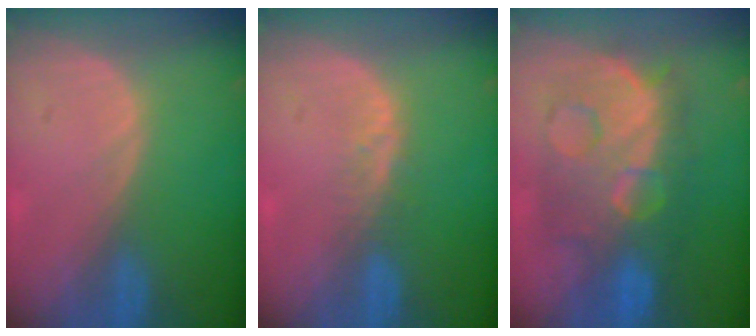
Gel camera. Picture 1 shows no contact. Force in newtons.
{"total": 2.1, "press": 2.1, "slide": 0.2}
{"total": 11.9, "press": 11.9, "slide": 1.2}